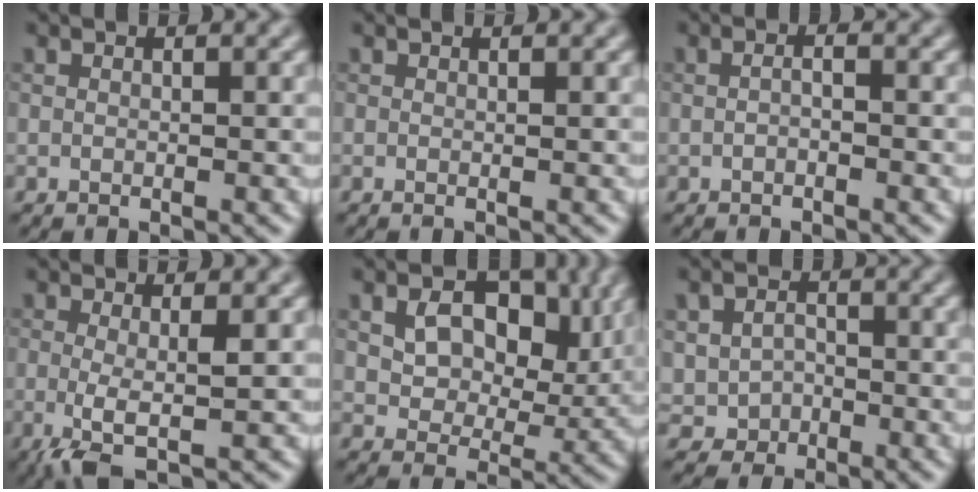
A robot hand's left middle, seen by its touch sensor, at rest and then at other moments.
{"total": 0.0}
{"total": 0.8, "force": [-0.2, 0.4, 0.7], "torque": [-0.014, -0.001, -0.009]}
{"total": 2.6, "force": [-0.3, 0.3, 2.6], "torque": [-0.060, -0.007, -0.009]}
{"total": 7.6, "force": [2.4, 5.0, 5.2], "torque": [-0.081, -0.004, 0.035]}
{"total": 2.6, "force": [-0.7, 2.3, 0.9], "torque": [-0.010, 0.001, -0.014]}